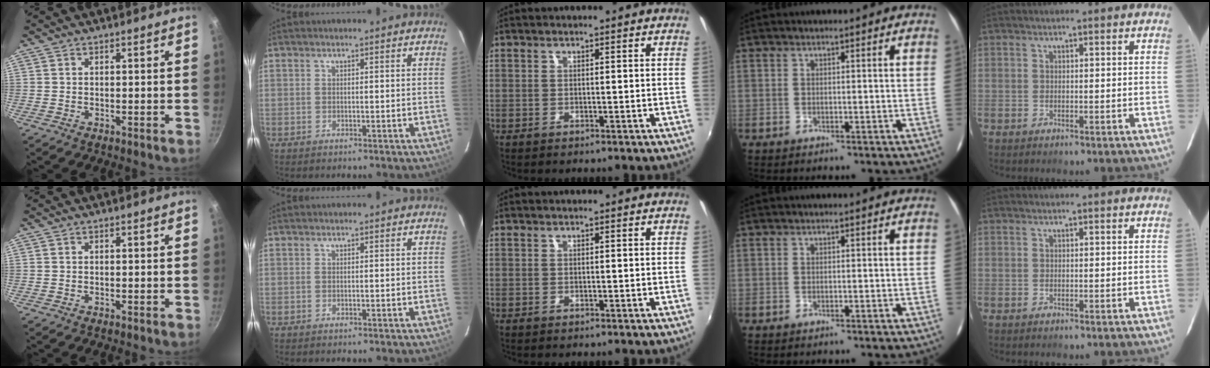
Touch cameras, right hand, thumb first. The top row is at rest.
{}